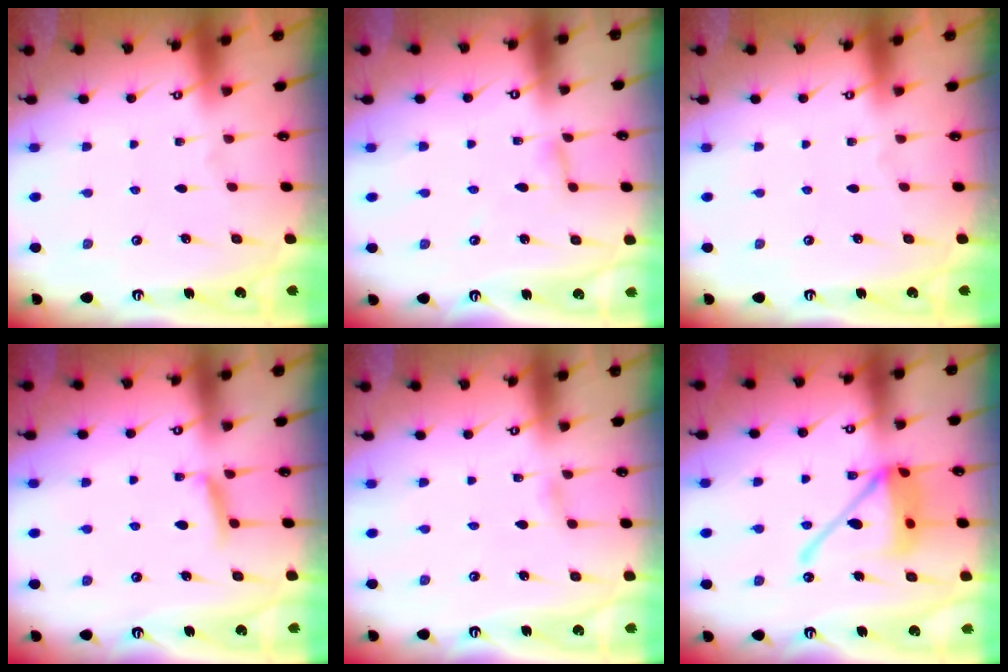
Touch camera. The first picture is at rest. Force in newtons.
{"total": 2.4, "press": 2.4, "slide": 0.1}
{"total": 0.0}
{"total": 6.7, "press": 6.6, "slide": 0.8}
{"total": 1.7, "press": 1.7, "slide": 0.2}
{"total": 16.2, "press": 16.1, "slide": 2.2}